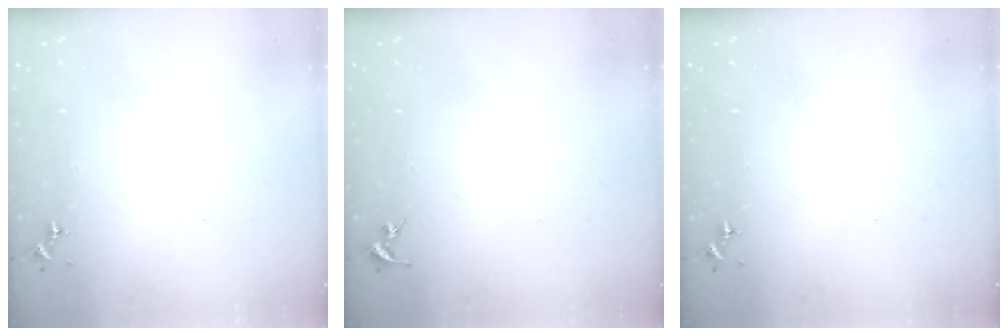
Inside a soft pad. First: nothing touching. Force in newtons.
{"total": 0.0}
{"total": 0.0}